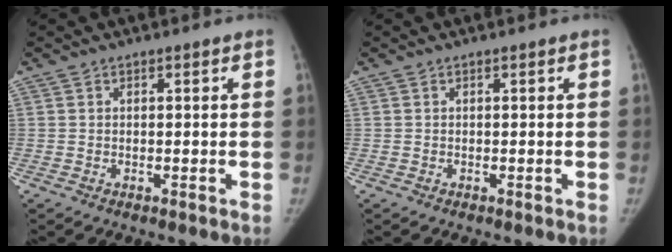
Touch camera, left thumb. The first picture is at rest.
{"total": 0.0}